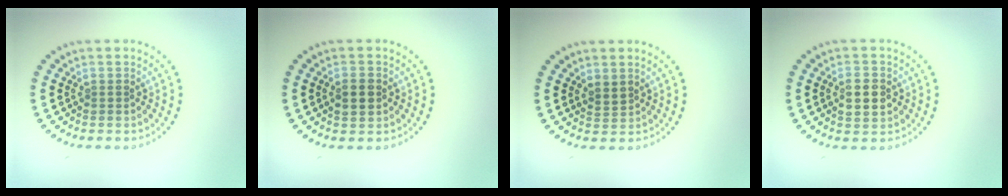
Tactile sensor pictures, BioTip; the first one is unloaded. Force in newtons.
{"total": 2.0, "press": 2.0, "slide": 0.1}
{"total": 1.4, "press": 1.1, "slide": 0.8}
{"total": 2.9, "press": 2.9, "slide": 0.1}